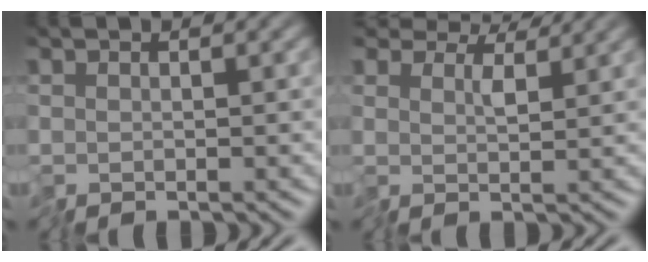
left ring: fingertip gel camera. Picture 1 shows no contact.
{"total": 4.4, "force": [3.6, 1.8, 1.8], "torque": [-0.043, 0.010, 0.047]}